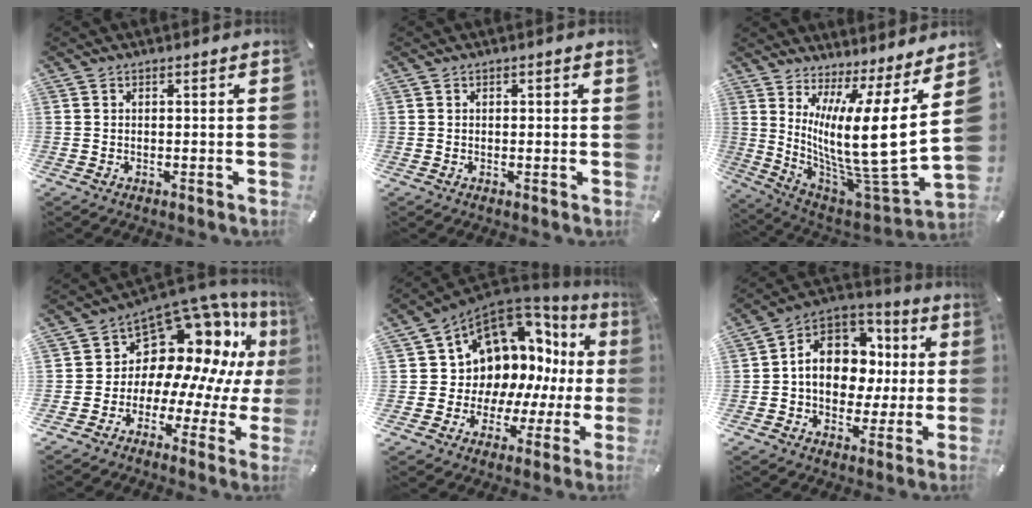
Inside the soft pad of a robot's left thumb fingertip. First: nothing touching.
{"total": 0.6, "force": [0.1, 0.2, 0.5], "torque": [-0.010, 0.001, 0.002]}
{"total": 18.8, "force": [5.2, 3.8, 17.7], "torque": [-0.312, -0.083, 0.087]}
{"total": 13.8, "force": [8.8, 8.7, 6.0], "torque": [-0.088, -0.107, 0.159]}
{"total": 11.7, "force": [6.1, 9.3, 3.9], "torque": [-0.073, -0.087, 0.123]}
{"total": 13.6, "force": [0.8, 11.3, 7.5], "torque": [-0.133, -0.003, 0.022]}